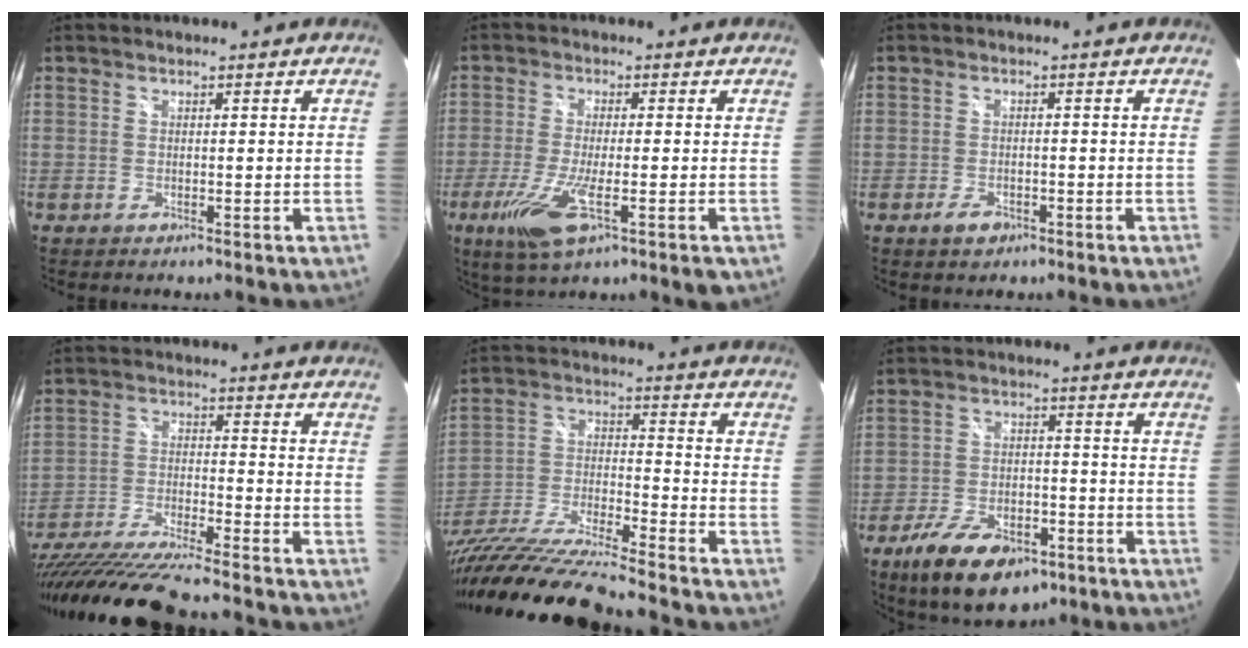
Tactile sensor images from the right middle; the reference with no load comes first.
{"total": 10.8, "force": [-4.5, 2.1, 9.5], "torque": [-0.203, -0.034, -0.083]}
{"total": 2.7, "force": [-1.7, 1.5, 1.4], "torque": [-0.029, -0.003, -0.029]}
{"total": 19.3, "force": [-16.6, 0.8, 9.7], "torque": [-0.205, -0.053, -0.296]}
{"total": 19.3, "force": [-16.3, 0.0, 10.3], "torque": [-0.191, -0.040, -0.297]}
{"total": 14.1, "force": [-8.8, 6.8, 8.7], "torque": [-0.183, -0.019, -0.142]}